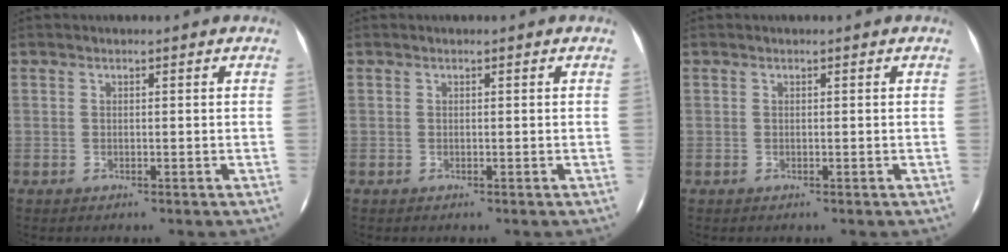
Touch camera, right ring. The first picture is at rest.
{"total": 0.0}
{"total": 0.0}